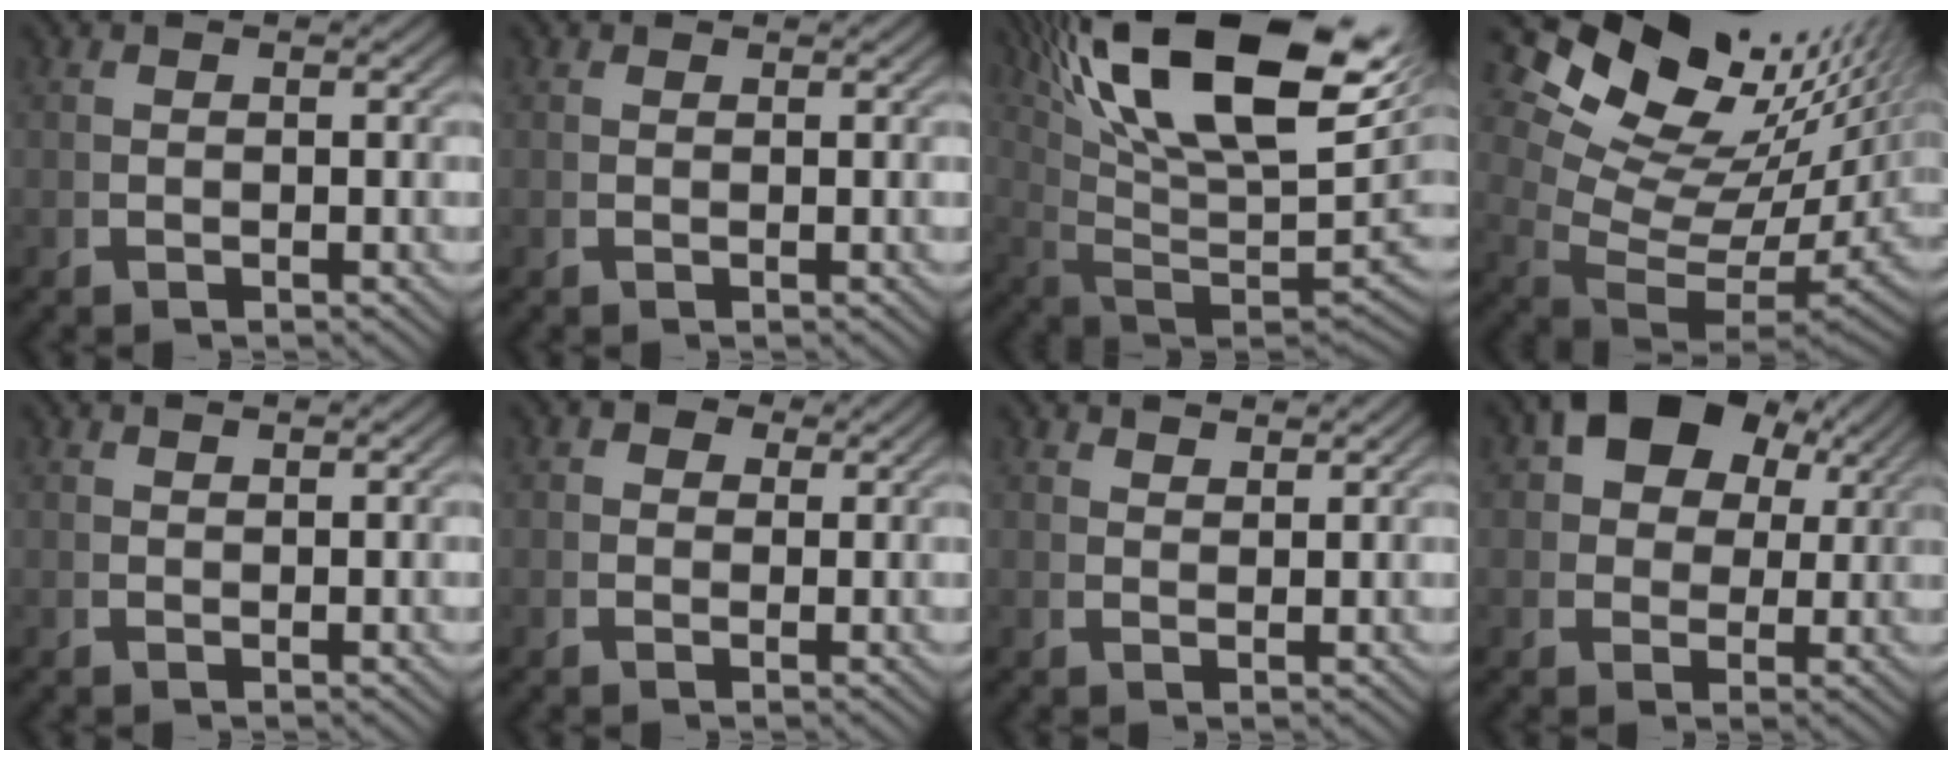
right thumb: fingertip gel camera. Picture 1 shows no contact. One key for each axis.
{"total": 0.6, "fx": 0.5, "fy": 0.3, "fz": 0.0, "tx": 0.005, "ty": 0.000, "tz": 0.008}
{"total": 18.5, "fx": 4.1, "fy": 10.9, "fz": 14.3, "tx": -0.269, "ty": -0.032, "tz": 0.088}
{"total": 14.1, "fx": 2.5, "fy": 9.1, "fz": 10.4, "tx": -0.189, "ty": -0.028, "tz": 0.053}
{"total": 0.8, "fx": 0.8, "fy": -0.2, "fz": 0.0, "tx": 0.007, "ty": 0.003, "tz": 0.016}
{"total": 2.5, "fx": 1.1, "fy": 2.1, "fz": 0.9, "tx": -0.017, "ty": -0.002, "tz": 0.012}
{"total": 2.1, "fx": 2.1, "fy": 0.0, "fz": 0.2, "tx": 0.006, "ty": 0.005, "tz": 0.038}
{"total": 8.5, "fx": 3.8, "fy": 5.6, "fz": 5.1, "tx": -0.099, "ty": -0.002, "tz": 0.066}